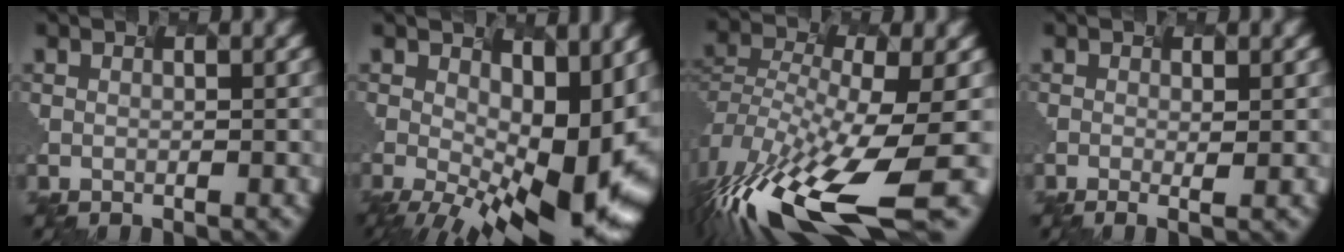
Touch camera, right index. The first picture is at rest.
{"total": 12.1, "force": [-1.7, 3.9, 11.3], "torque": [-0.176, -0.023, 0.020]}
{"total": 13.2, "force": [-8.7, 3.0, 9.5], "torque": [-0.245, -0.042, -0.109]}
{"total": 1.2, "force": [-0.7, -0.4, 1.0], "torque": [-0.018, 0.002, 0.002]}